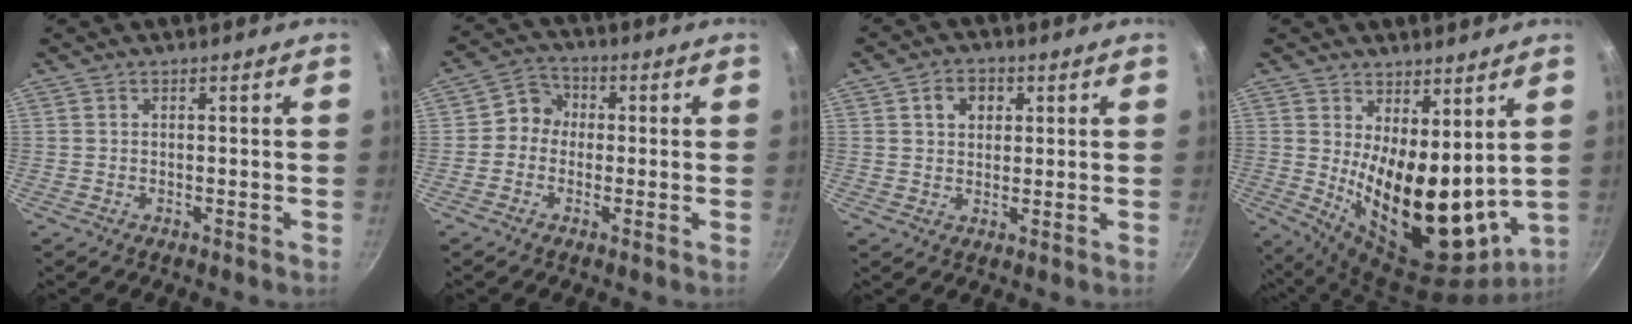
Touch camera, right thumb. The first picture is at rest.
{"total": 5.2, "force": [-0.4, 4.8, 1.9], "torque": [0.001, 0.018, -0.025]}
{"total": 5.1, "force": [1.7, 4.0, 2.6], "torque": [-0.022, 0.004, 0.025]}
{"total": 18.2, "force": [3.3, 8.9, 15.5], "torque": [-0.203, -0.058, 0.076]}